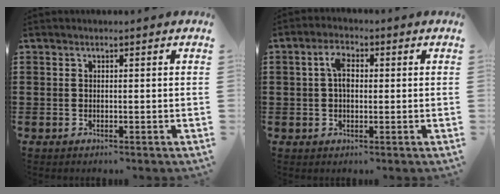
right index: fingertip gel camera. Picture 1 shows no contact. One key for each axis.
{"total": 3.9, "fx": 0.5, "fy": 2.1, "fz": 3.2, "tx": -0.067, "ty": 0.011, "tz": 0.007}